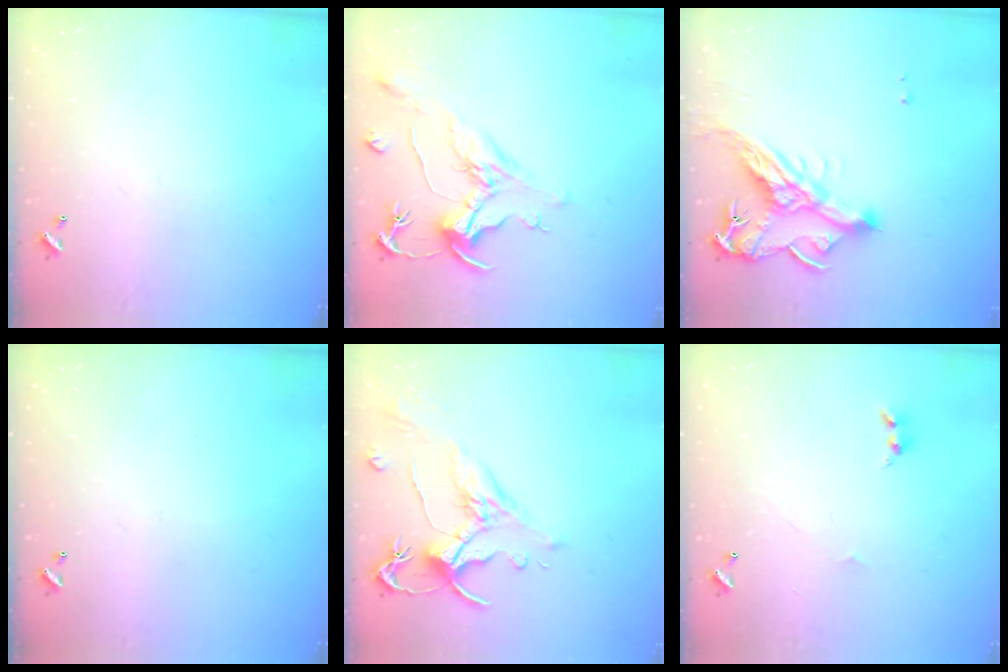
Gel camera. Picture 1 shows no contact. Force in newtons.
{"total": 2.2, "press": 1.7, "slide": 1.4}
{"total": 11.7, "press": 11.6, "slide": 1.6}
{"total": 0.0}
{"total": 1.6, "press": 1.1, "slide": 1.2}
{"total": 2.1, "press": 2.0, "slide": 0.5}